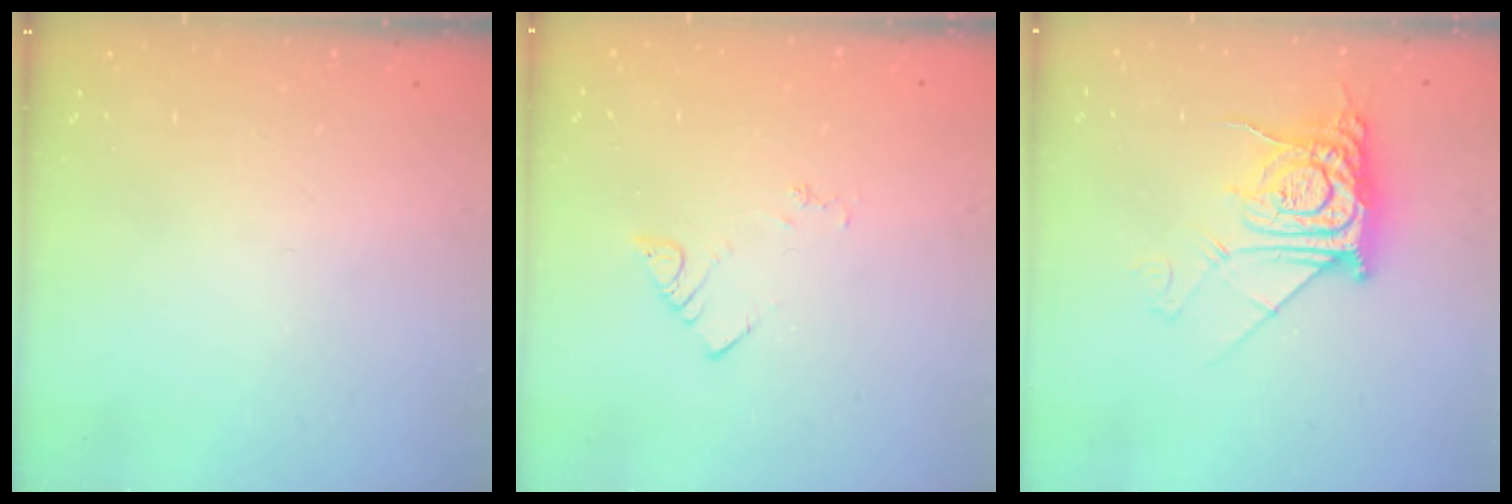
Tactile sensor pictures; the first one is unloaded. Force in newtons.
{"total": 2.4, "press": 2.3, "slide": 0.4}
{"total": 12.2, "press": 12.1, "slide": 1.3}